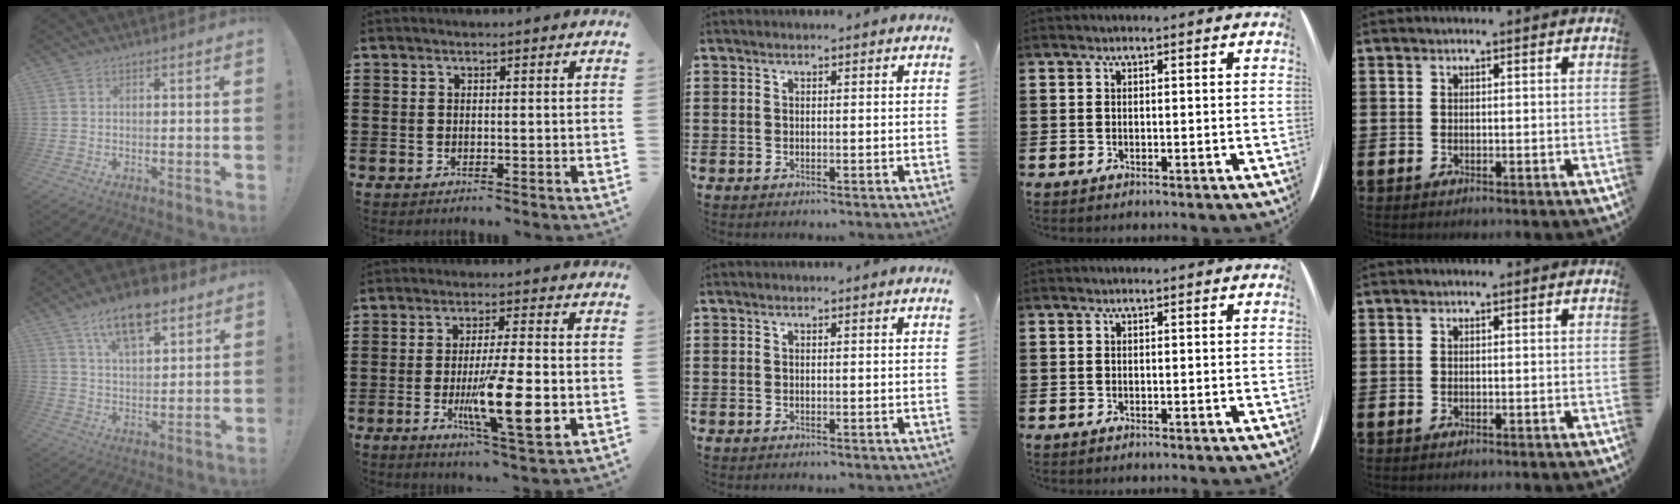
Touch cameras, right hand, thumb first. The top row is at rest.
{"thumb": {"total": 12.6, "force": [8.1, 5.8, 7.8], "torque": [-0.129, -0.034, 0.144]}, "index": {"total": 12.9, "force": [-2.9, 2.7, 12.3], "torque": [-0.216, -0.014, -0.049]}}